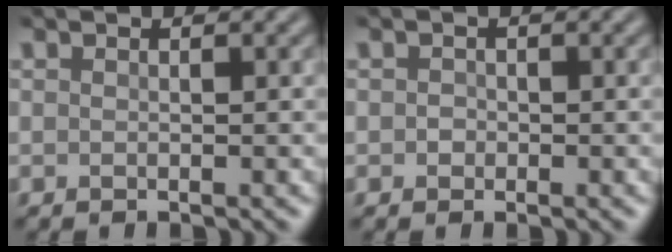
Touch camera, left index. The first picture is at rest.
{"total": 0.8, "force": [0.0, 0.8, 0.3], "torque": [-0.002, -0.004, -0.004]}